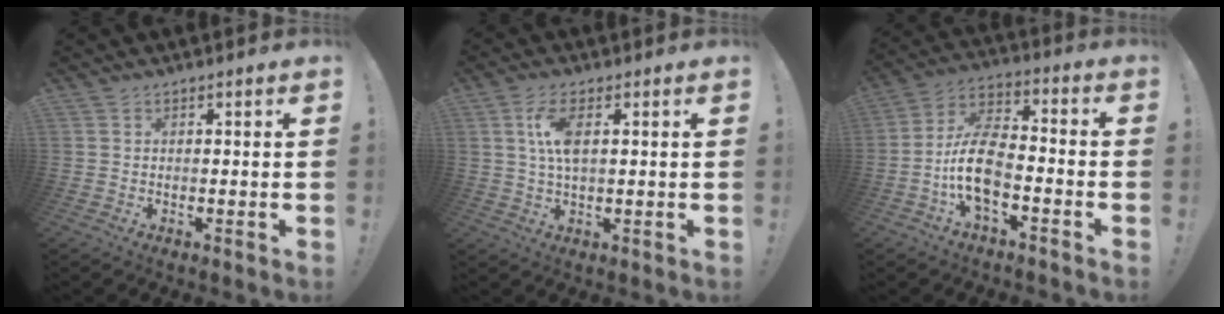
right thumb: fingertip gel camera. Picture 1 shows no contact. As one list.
[{"total": 7.7, "force": [1.6, 3.0, 6.9], "torque": [-0.143, -0.001, 0.025]}, {"total": 14.2, "force": [-5.3, 7.0, 11.1], "torque": [-0.221, 0.030, -0.088]}]